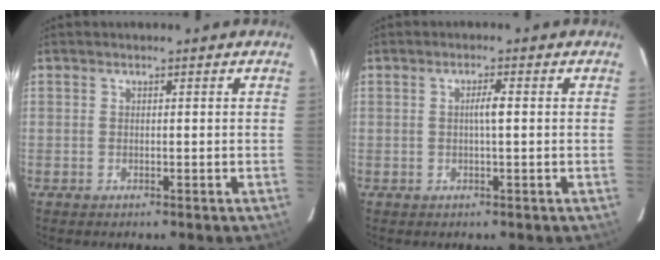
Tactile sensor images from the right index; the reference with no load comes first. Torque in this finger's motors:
{"motor_torque": [0.10, 0.02, 0.04, 0.06]}